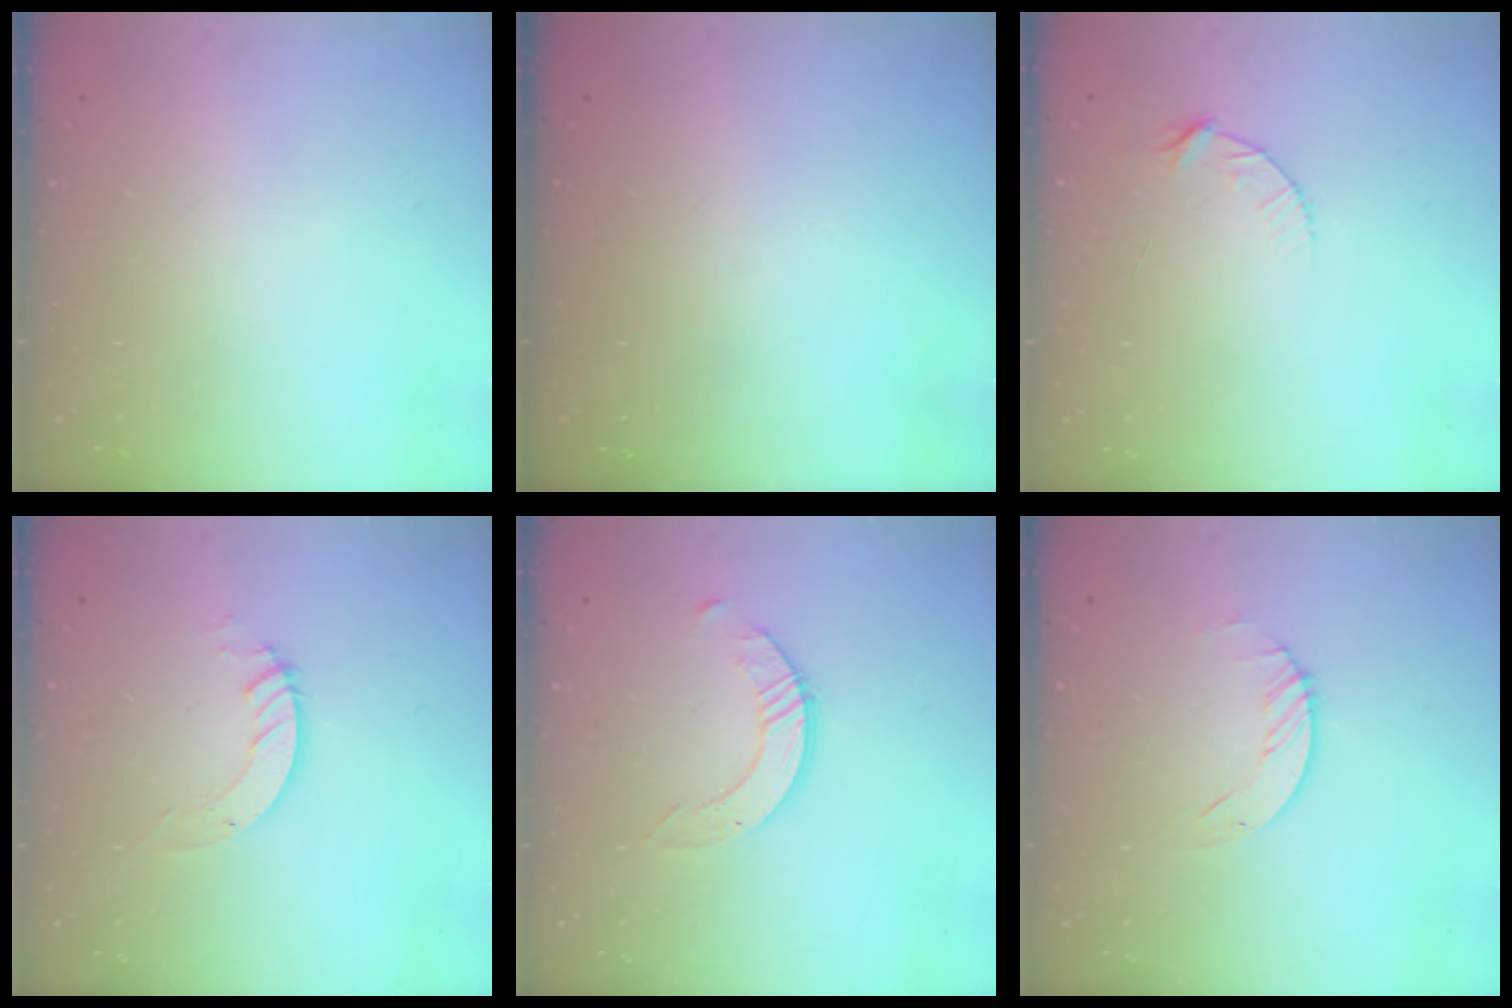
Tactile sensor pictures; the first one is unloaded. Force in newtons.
{"total": 0.0}
{"total": 5.5, "press": 5.4, "slide": 0.6}
{"total": 3.6, "press": 3.6, "slide": 0.1}
{"total": 2.5, "press": 2.5, "slide": 0.3}
{"total": 1.9, "press": 1.9, "slide": 0.2}